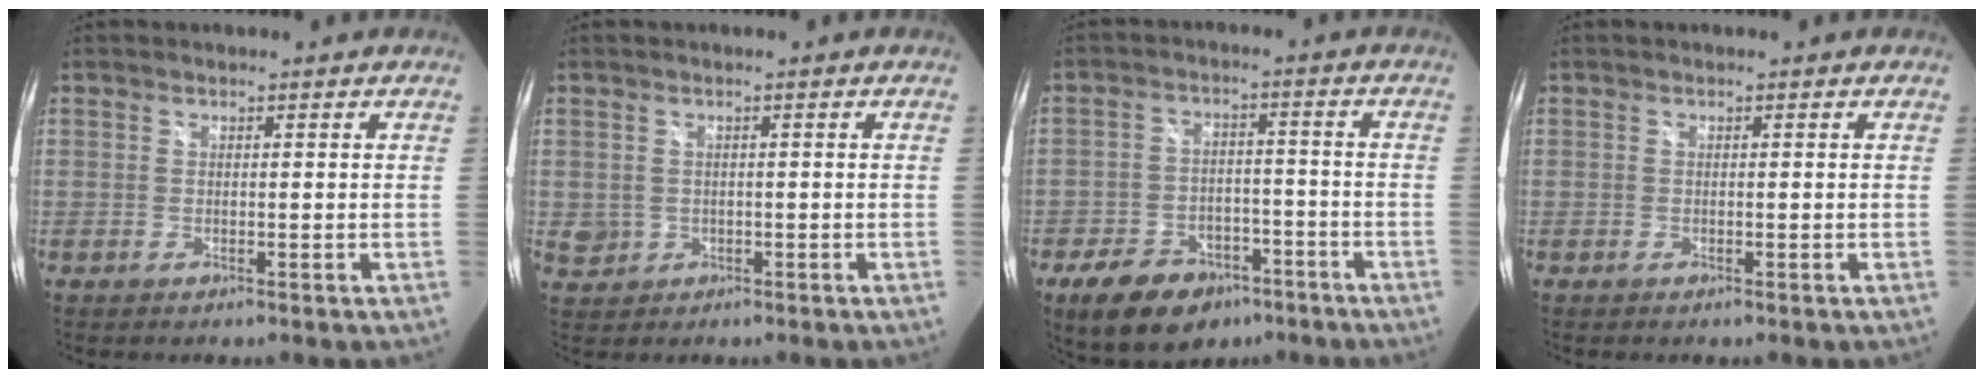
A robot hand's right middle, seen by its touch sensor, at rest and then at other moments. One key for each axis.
{"total": 3.0, "fx": -0.2, "fy": 2.9, "fz": 0.9, "tx": -0.017, "ty": -0.001, "tz": 0.003}
{"total": 13.6, "fx": -8.8, "fy": 8.1, "fz": 6.5, "tx": -0.148, "ty": 0.007, "tz": -0.126}
{"total": 0.0}